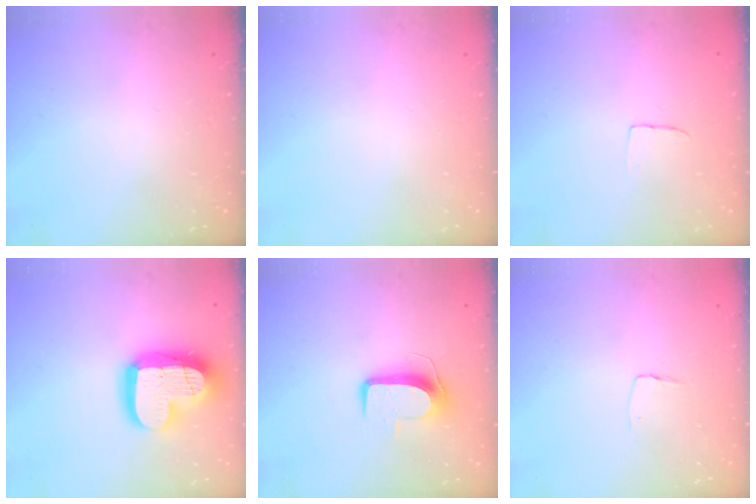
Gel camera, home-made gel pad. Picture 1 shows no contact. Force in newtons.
{"total": 0.0}
{"total": 2.4, "press": 2.4, "slide": 0.1}
{"total": 19.8, "press": 19.8, "slide": 1.5}
{"total": 9.6, "press": 9.6, "slide": 0.3}
{"total": 2.9, "press": 2.9, "slide": 0.3}